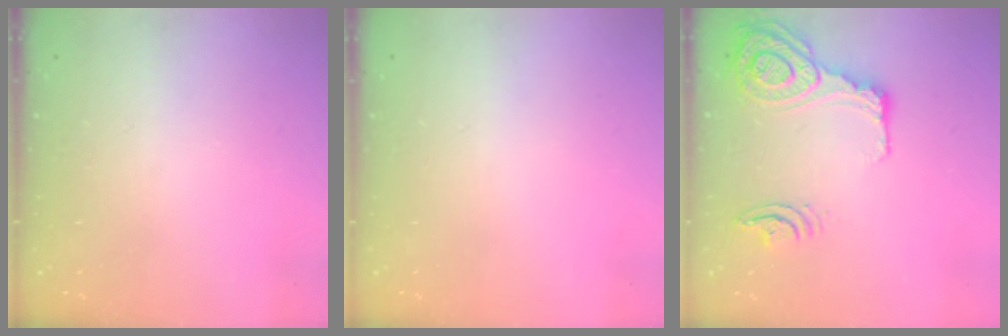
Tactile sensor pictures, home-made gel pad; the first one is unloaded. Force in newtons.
{"total": 0.0}
{"total": 18.9, "press": 18.6, "slide": 3.2}